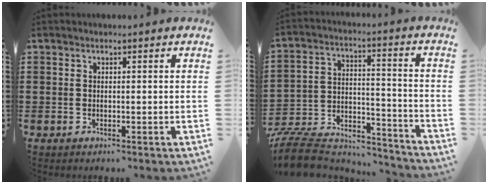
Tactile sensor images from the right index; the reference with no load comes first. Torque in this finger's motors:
{"motor_torque": [-1.24, 0.90, -0.78, -0.21]}